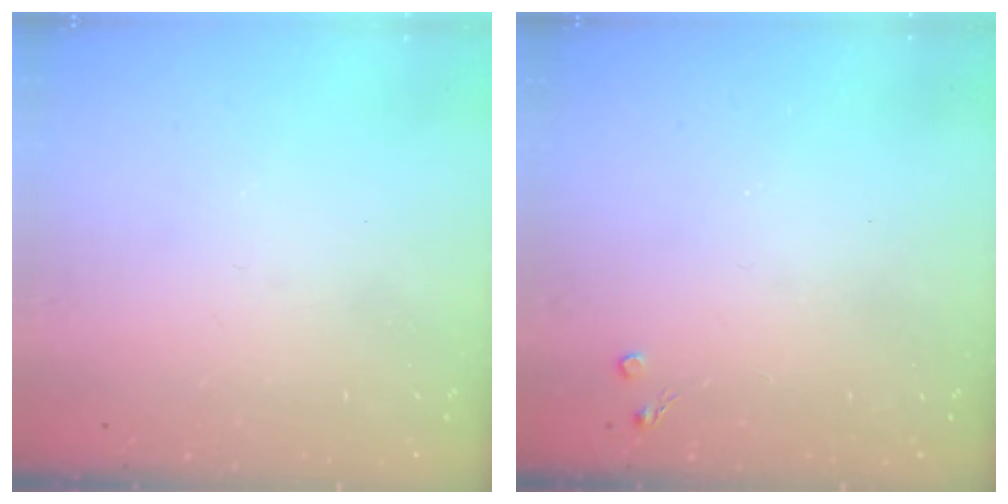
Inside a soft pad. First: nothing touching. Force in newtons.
{"total": 2.6, "press": 2.5, "slide": 0.4}